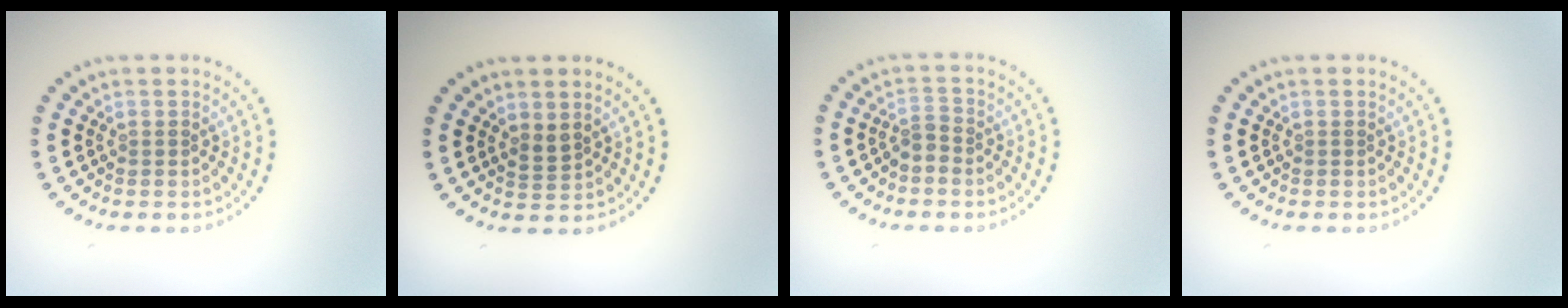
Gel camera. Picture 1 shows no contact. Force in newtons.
{"total": 1.4, "press": 1.2, "slide": 0.6}
{"total": 1.5, "press": 1.2, "slide": 0.9}
{"total": 0.0}